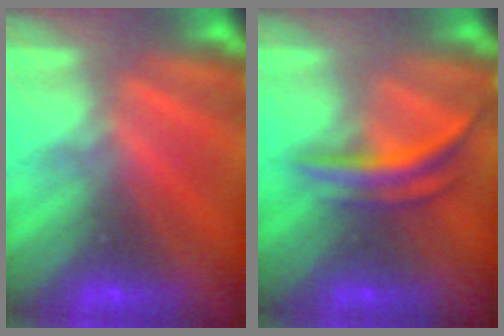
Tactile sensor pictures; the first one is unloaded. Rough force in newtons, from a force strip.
{"total": 3.6}